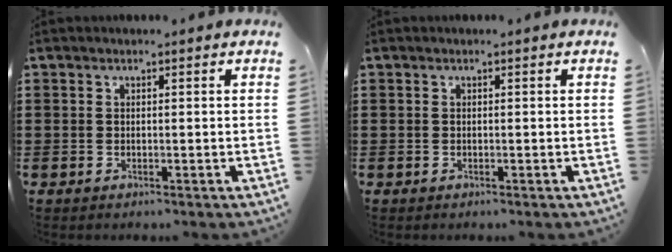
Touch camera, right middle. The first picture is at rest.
{"total": 0.0}